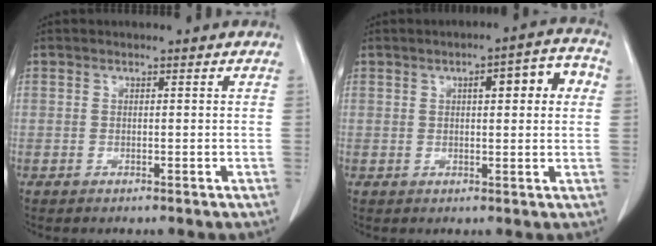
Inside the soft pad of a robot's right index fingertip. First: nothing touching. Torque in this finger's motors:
{"motor_torque": [0.49, 0.43, 0.09, 0.07]}